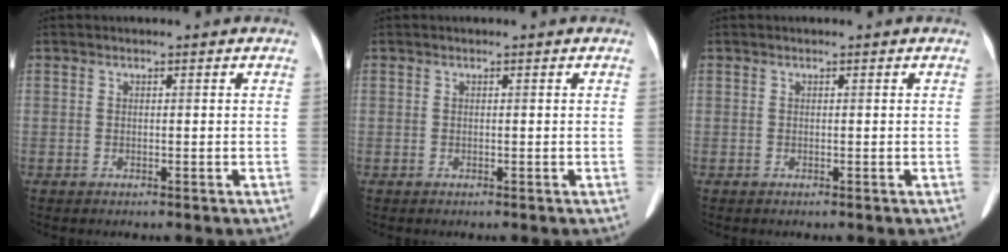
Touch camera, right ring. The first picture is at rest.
{"total": 0.0}
{"total": 0.0}